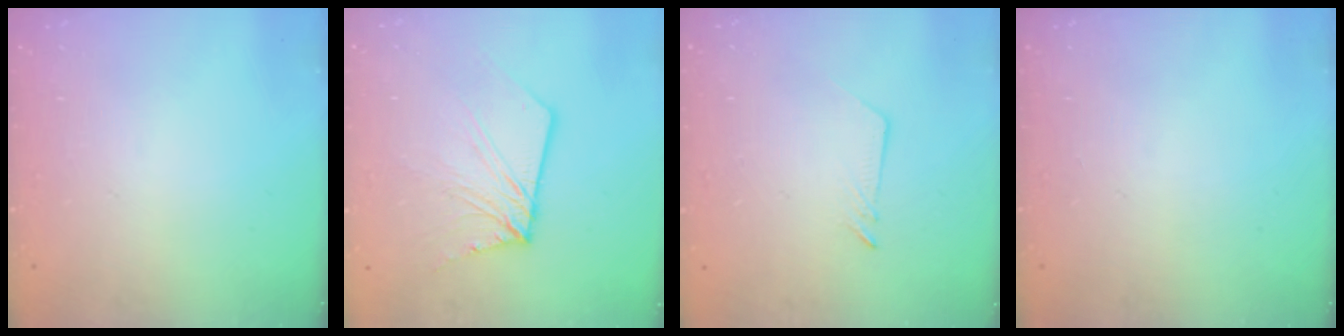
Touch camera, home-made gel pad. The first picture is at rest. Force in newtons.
{"total": 8.6, "press": 8.5, "slide": 1.0}
{"total": 2.5, "press": 2.5, "slide": 0.2}
{"total": 0.0}